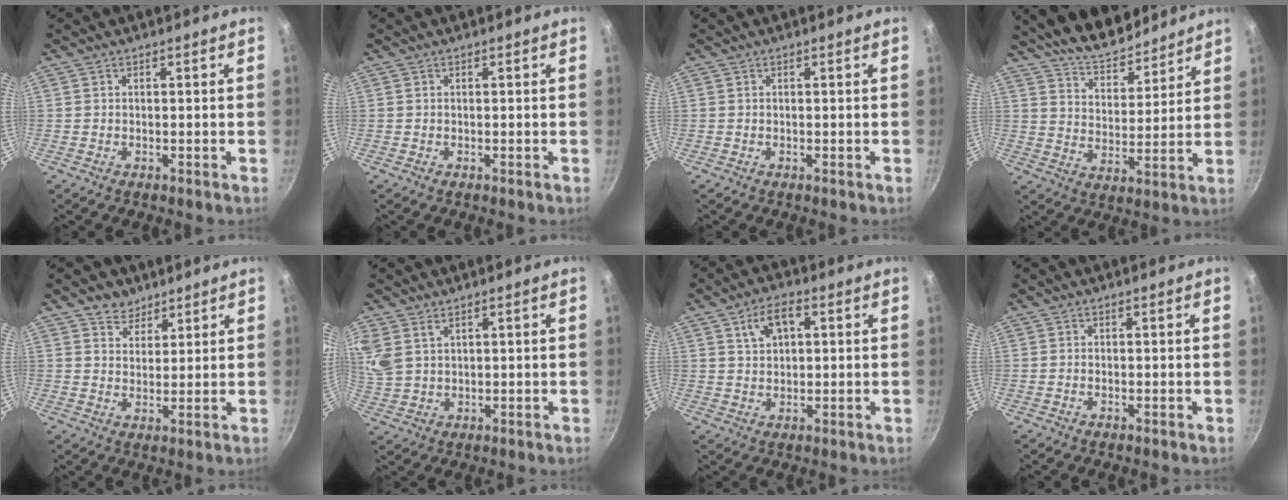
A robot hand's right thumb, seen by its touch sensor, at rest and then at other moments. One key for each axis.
{"total": 0.0}
{"total": 0.0}
{"total": 13.2, "fx": 11.4, "fy": 4.5, "fz": 4.7, "tx": -0.048, "ty": -0.070, "tz": 0.192}
{"total": 4.5, "fx": 3.2, "fy": 3.2, "fz": 0.6, "tx": 0.017, "ty": -0.019, "tz": 0.050}
{"total": 7.5, "fx": 4.2, "fy": 4.7, "fz": 4.1, "tx": -0.087, "ty": -0.003, "tz": 0.094}
{"total": 6.2, "fx": 2.2, "fy": 3.7, "fz": 4.6, "tx": -0.064, "ty": 0.007, "tz": 0.039}
{"total": 0.0}